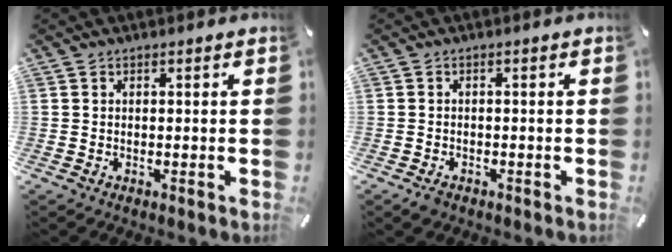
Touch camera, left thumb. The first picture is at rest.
{"total": 1.6, "force": [-1.2, 0.9, 0.7], "torque": [-0.014, 0.005, -0.023]}